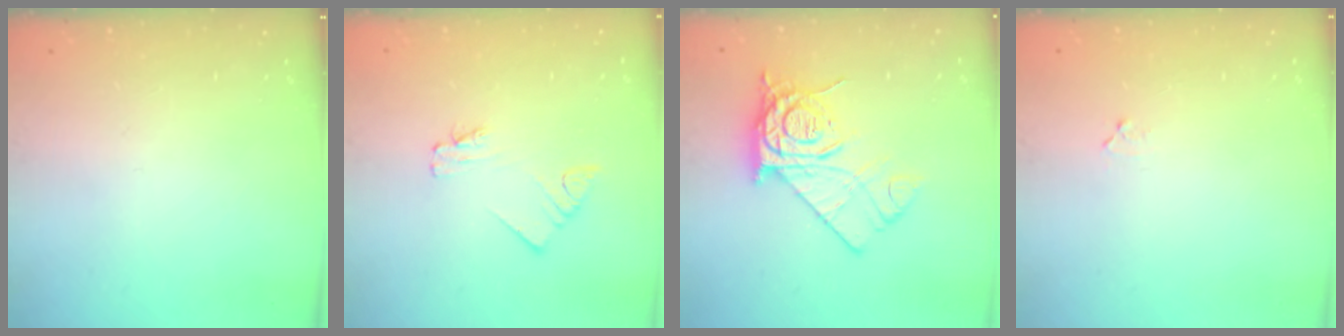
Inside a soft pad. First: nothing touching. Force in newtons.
{"total": 2.0, "press": 2.0, "slide": 0.3}
{"total": 14.2, "press": 14.1, "slide": 1.1}
{"total": 3.4, "press": 3.4, "slide": 0.4}